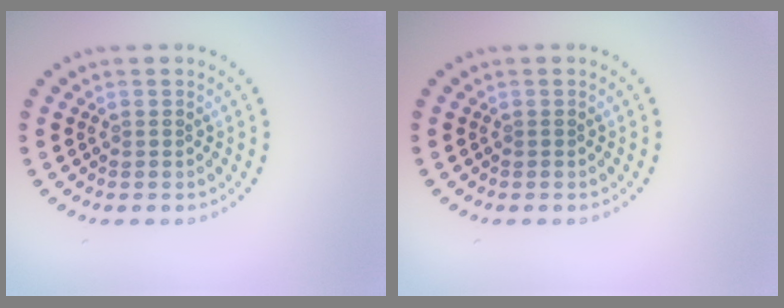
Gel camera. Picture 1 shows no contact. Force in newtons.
{"total": 0.0}